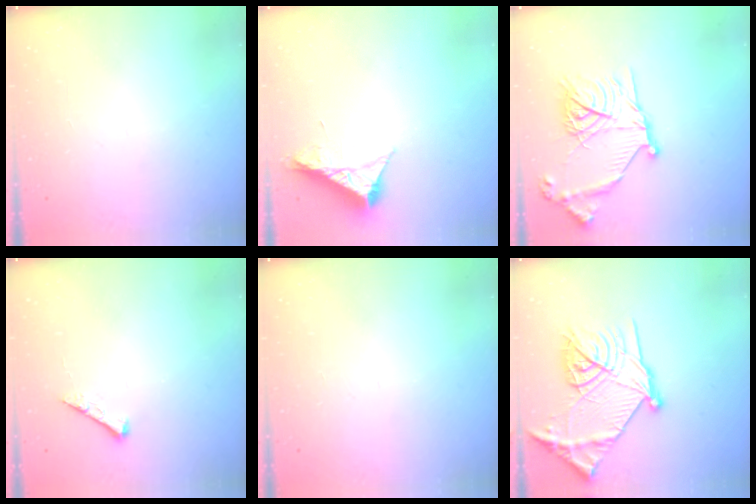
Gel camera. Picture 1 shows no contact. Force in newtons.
{"total": 8.4, "press": 8.4, "slide": 0.4}
{"total": 18.2, "press": 18.2, "slide": 1.1}
{"total": 3.9, "press": 3.9, "slide": 0.5}
{"total": 0.0}
{"total": 23.6, "press": 23.5, "slide": 2.1}